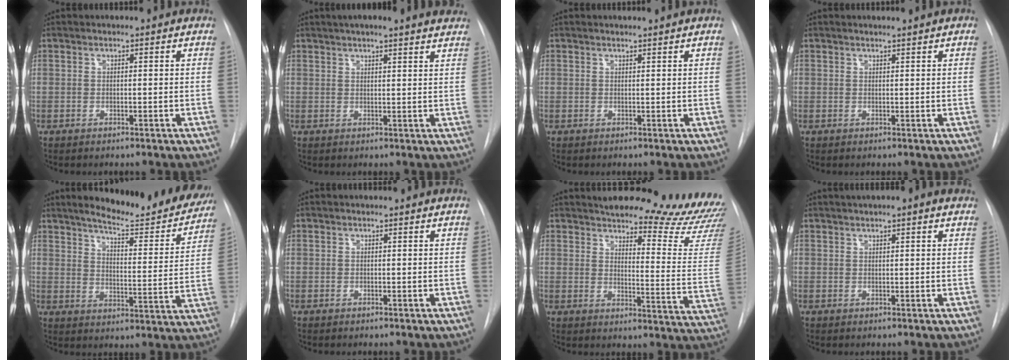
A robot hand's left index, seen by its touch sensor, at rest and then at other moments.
{"total": 13.0, "force": [11.2, 1.9, 6.4], "torque": [-0.093, 0.030, 0.133]}
{"total": 1.5, "force": [1.4, -0.3, 0.5], "torque": [-0.005, 0.003, 0.020]}
{"total": 1.3, "force": [1.1, -0.3, 0.6], "torque": [-0.005, 0.004, 0.020]}
{"total": 18.2, "force": [16.5, 2.6, 7.4], "torque": [-0.098, -0.047, 0.209]}
{"total": 0.0}
{"total": 24.3, "force": [22.4, 3.6, 8.6], "torque": [-0.104, -0.129, 0.250]}
{"total": 4.4, "force": [3.1, 0.4, 3.1], "torque": [-0.047, 0.028, 0.043]}